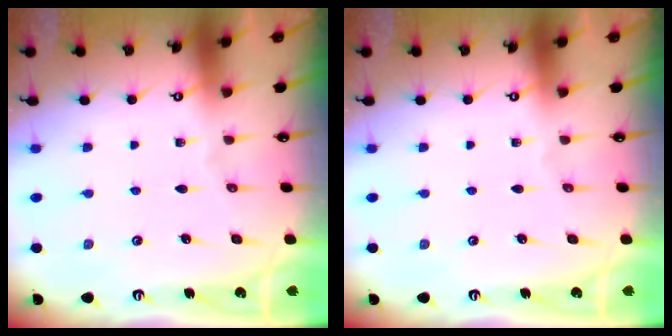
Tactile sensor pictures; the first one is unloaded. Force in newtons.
{"total": 0.0}